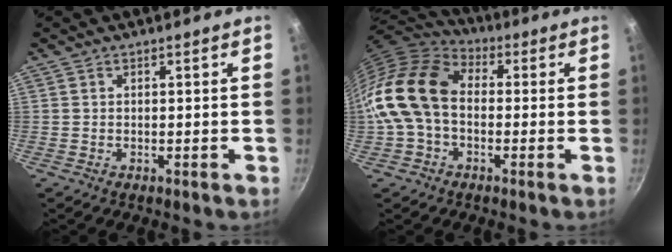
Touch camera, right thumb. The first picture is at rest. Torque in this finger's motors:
{"motor_torque": [2.35, 2.66, 1.05, -0.90, 0.51]}